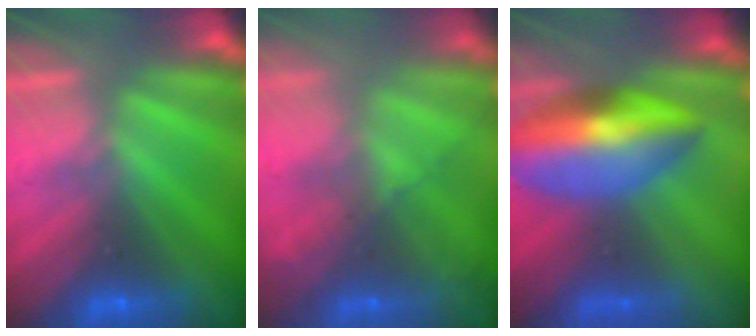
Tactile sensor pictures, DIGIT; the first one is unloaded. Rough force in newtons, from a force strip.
{"total": 7.4}
{"total": 8.1}